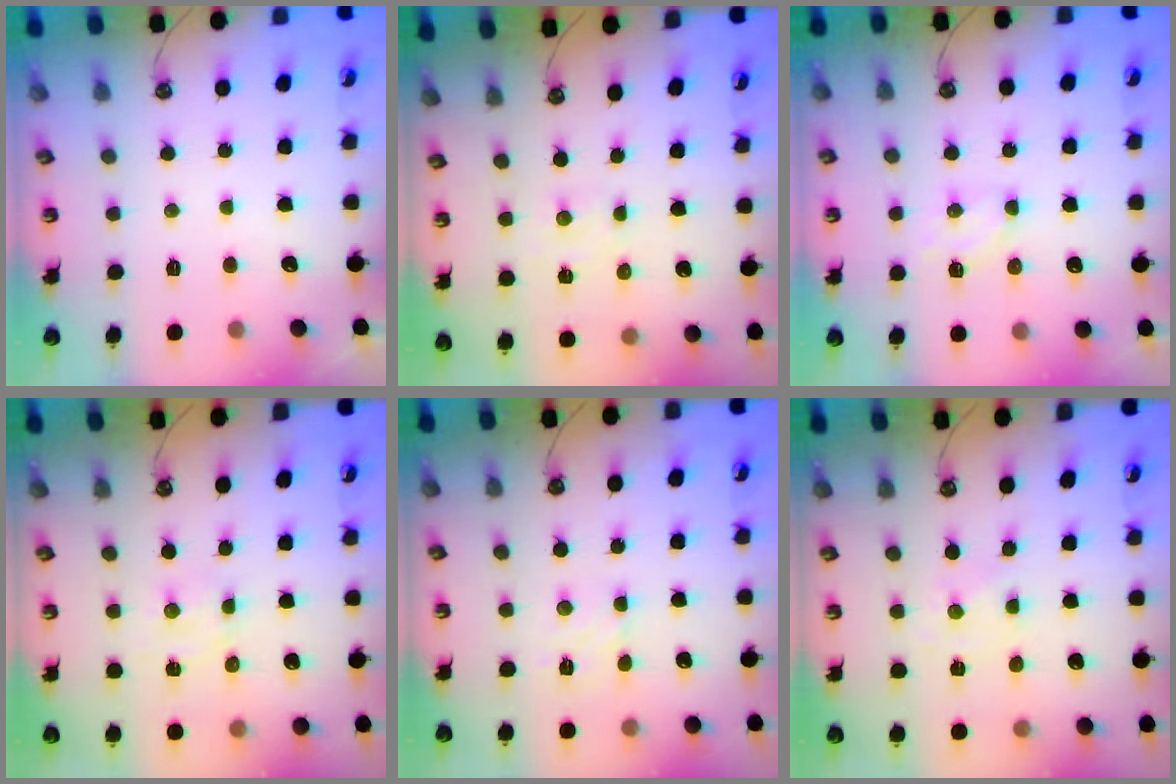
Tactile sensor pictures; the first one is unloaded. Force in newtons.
{"total": 3.4, "press": 3.4, "slide": 0.6}
{"total": 5.3, "press": 5.2, "slide": 1.1}
{"total": 2.1, "press": 2.0, "slide": 0.3}
{"total": 2.9, "press": 2.8, "slide": 0.5}
{"total": 0.0}